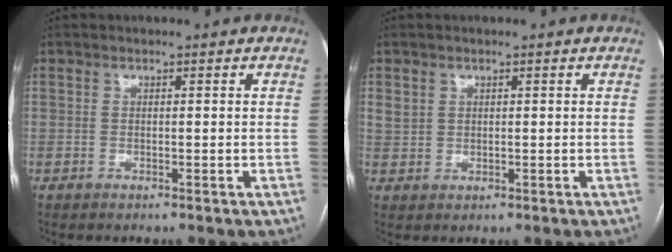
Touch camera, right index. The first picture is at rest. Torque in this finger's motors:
{"motor_torque": [0.06, 0.08, 0.02, 0.00]}